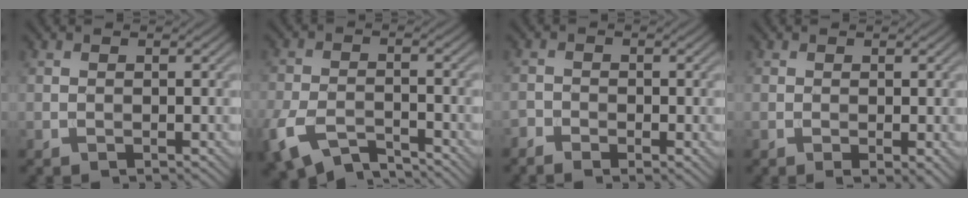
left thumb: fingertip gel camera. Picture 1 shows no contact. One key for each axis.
{"total": 7.8, "fx": -5.7, "fy": 3.3, "fz": 4.3, "tx": -0.091, "ty": -0.014, "tz": -0.117}
{"total": 2.1, "fx": -1.4, "fy": 1.1, "fz": 1.1, "tx": -0.023, "ty": -0.003, "tz": -0.030}
{"total": 1.5, "fx": -0.3, "fy": 0.5, "fz": 1.4, "tx": -0.024, "ty": -0.007, "tz": -0.004}